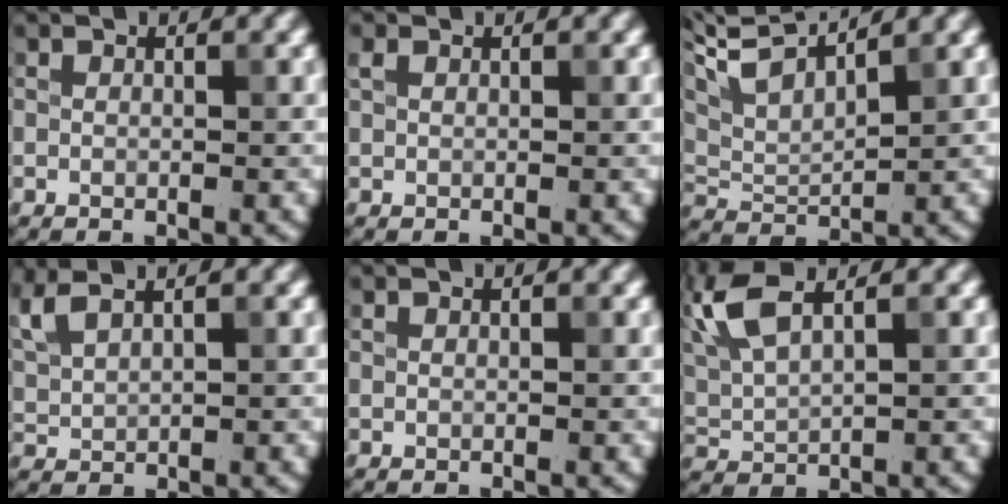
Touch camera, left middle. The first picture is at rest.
{"total": 1.0, "force": [0.6, 0.6, 0.5], "torque": [-0.011, 0.004, 0.014]}
{"total": 5.4, "force": [4.0, 1.3, 3.5], "torque": [-0.081, 0.020, 0.077]}
{"total": 4.1, "force": [2.9, 1.3, 2.5], "torque": [-0.075, 0.023, 0.054]}
{"total": 0.0}
{"total": 4.5, "force": [2.6, 1.6, 3.3], "torque": [-0.082, 0.014, 0.054]}